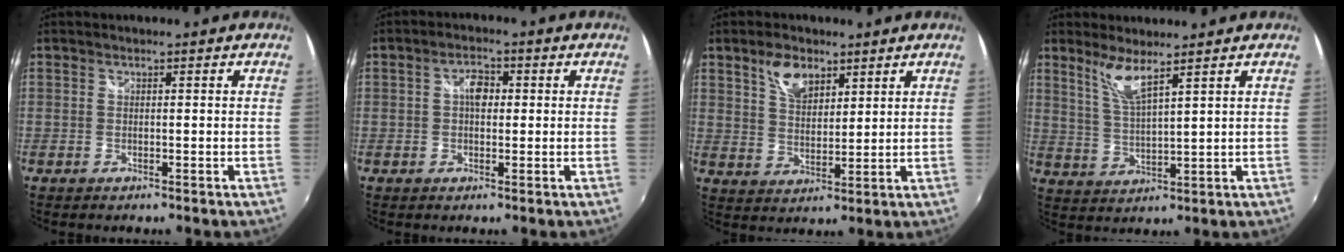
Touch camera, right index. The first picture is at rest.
{"total": 3.6, "force": [0.4, 2.3, 2.7], "torque": [-0.044, 0.010, 0.003]}
{"total": 6.7, "force": [4.1, 3.6, 4.0], "torque": [-0.069, 0.009, 0.075]}
{"total": 5.6, "force": [4.1, 0.3, 3.8], "torque": [-0.080, -0.006, 0.085]}